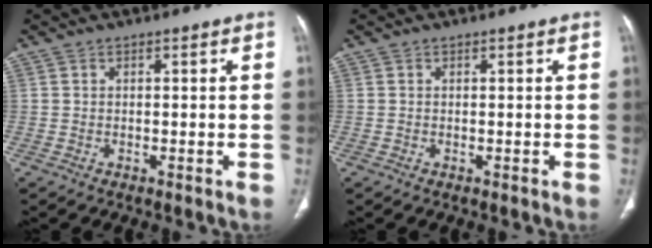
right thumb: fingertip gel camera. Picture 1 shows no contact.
{"total": 0.0}